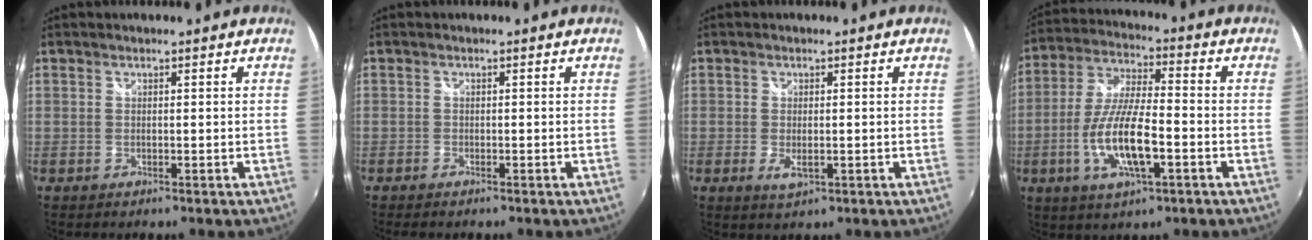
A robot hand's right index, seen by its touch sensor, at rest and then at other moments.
{"total": 1.0, "force": [-0.9, 0.4, 0.4], "torque": [-0.010, -0.003, -0.017]}
{"total": 3.0, "force": [-0.8, 1.3, 2.6], "torque": [-0.049, -0.009, -0.011]}
{"total": 13.4, "force": [-4.2, 3.9, 12.1], "torque": [-0.249, -0.008, -0.076]}